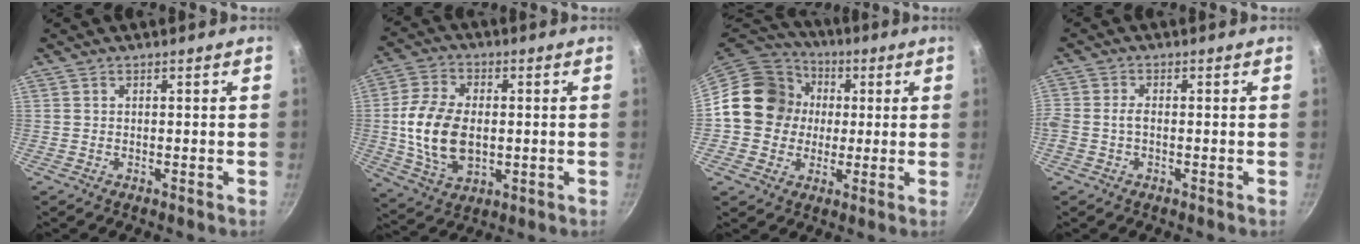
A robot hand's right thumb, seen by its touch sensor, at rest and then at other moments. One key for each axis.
{"total": 14.0, "fx": -0.4, "fy": 9.0, "fz": 10.7, "tx": -0.192, "ty": 0.001, "tz": -0.004}
{"total": 15.9, "fx": 1.2, "fy": 14.2, "fz": 6.9, "tx": -0.091, "ty": 0.029, "tz": 0.008}
{"total": 2.4, "fx": -0.6, "fy": 1.4, "fz": 1.8, "tx": -0.038, "ty": 0.013, "tz": -0.016}